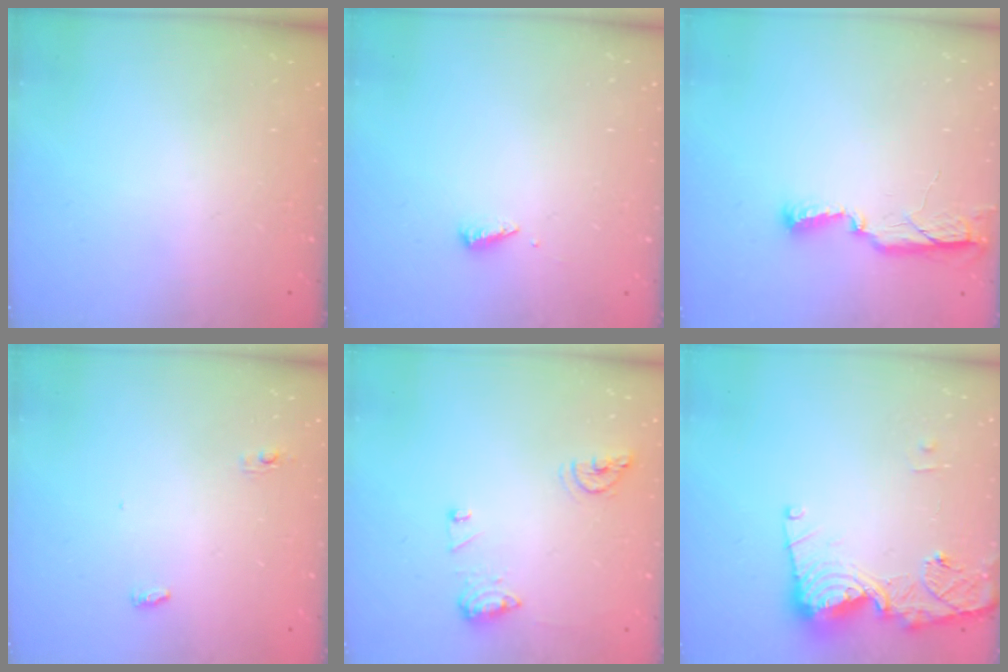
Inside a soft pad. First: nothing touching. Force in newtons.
{"total": 2.5, "press": 2.5, "slide": 0.1}
{"total": 6.6, "press": 6.5, "slide": 1.1}
{"total": 3.6, "press": 3.5, "slide": 0.9}
{"total": 10.4, "press": 10.4, "slide": 1.0}
{"total": 14.4, "press": 14.4, "slide": 1.4}